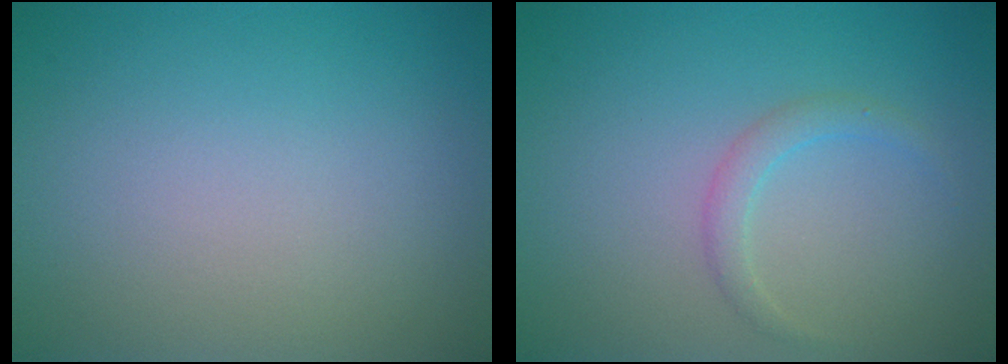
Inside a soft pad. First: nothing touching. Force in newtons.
{"total": 1.4, "press": 1.4, "slide": 0.1}